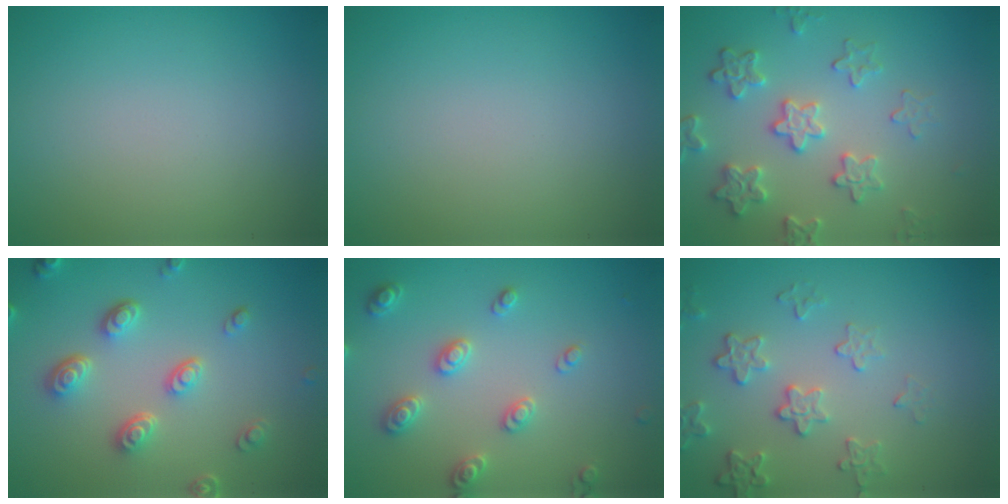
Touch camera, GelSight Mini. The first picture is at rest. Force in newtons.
{"total": 0.0}
{"total": 4.2, "press": 3.7, "slide": 2.0}
{"total": 4.2, "press": 3.4, "slide": 2.5}
{"total": 2.7, "press": 2.7, "slide": 0.4}
{"total": 3.2, "press": 3.0, "slide": 0.9}